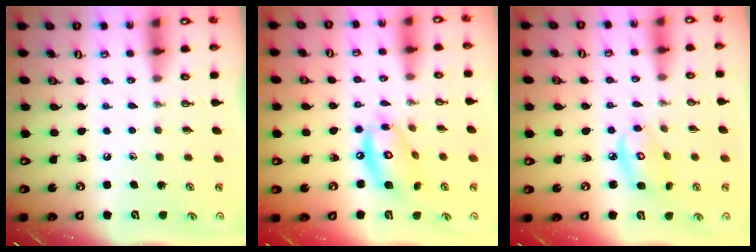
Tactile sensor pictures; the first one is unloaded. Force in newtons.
{"total": 13.3, "press": 13.3, "slide": 1.2}
{"total": 7.7, "press": 7.7, "slide": 0.2}